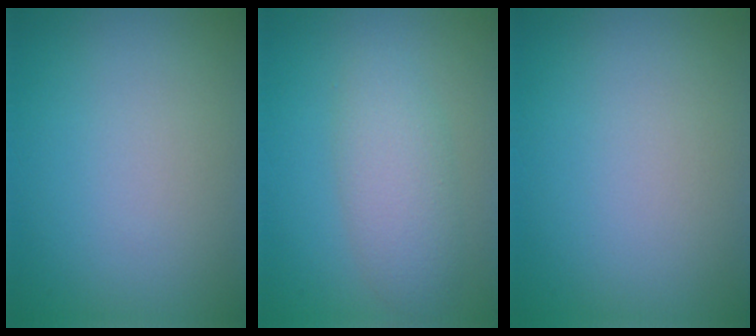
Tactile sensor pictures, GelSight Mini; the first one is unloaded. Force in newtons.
{"total": 3.8, "press": 3.8, "slide": 0.1}
{"total": 0.0}